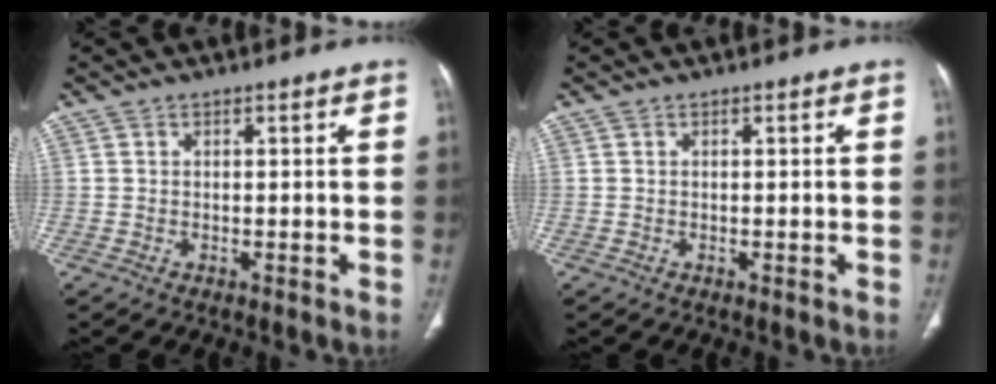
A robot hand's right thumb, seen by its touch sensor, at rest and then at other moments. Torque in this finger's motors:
{"motor_torque": [0.04, 0.00, 0.00, -0.03, 0.04]}